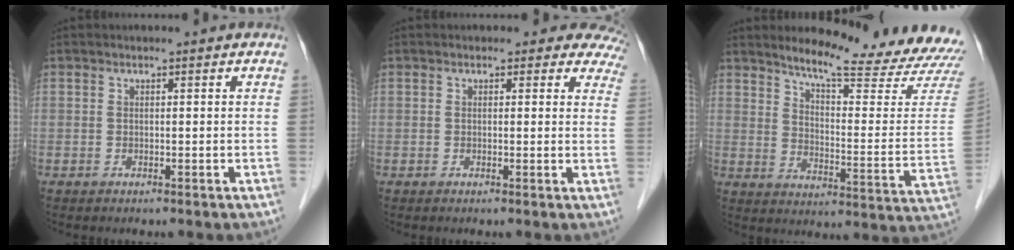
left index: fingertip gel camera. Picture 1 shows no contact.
{"total": 6.3, "force": [5.4, 3.1, 0.9], "torque": [0.031, -0.013, 0.021]}
{"total": 20.7, "force": [19.3, 0.6, 7.4], "torque": [-0.105, -0.110, 0.236]}